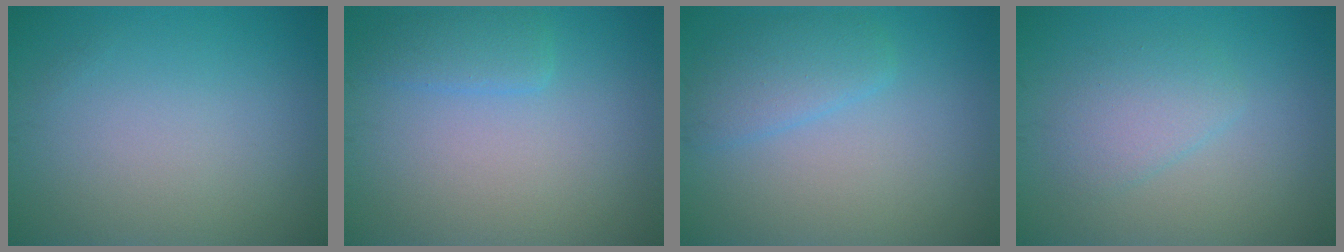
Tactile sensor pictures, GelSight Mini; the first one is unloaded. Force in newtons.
{"total": 1.8, "press": 1.8, "slide": 0.2}
{"total": 2.7, "press": 2.7, "slide": 0.1}
{"total": 2.4, "press": 2.4, "slide": 0.2}